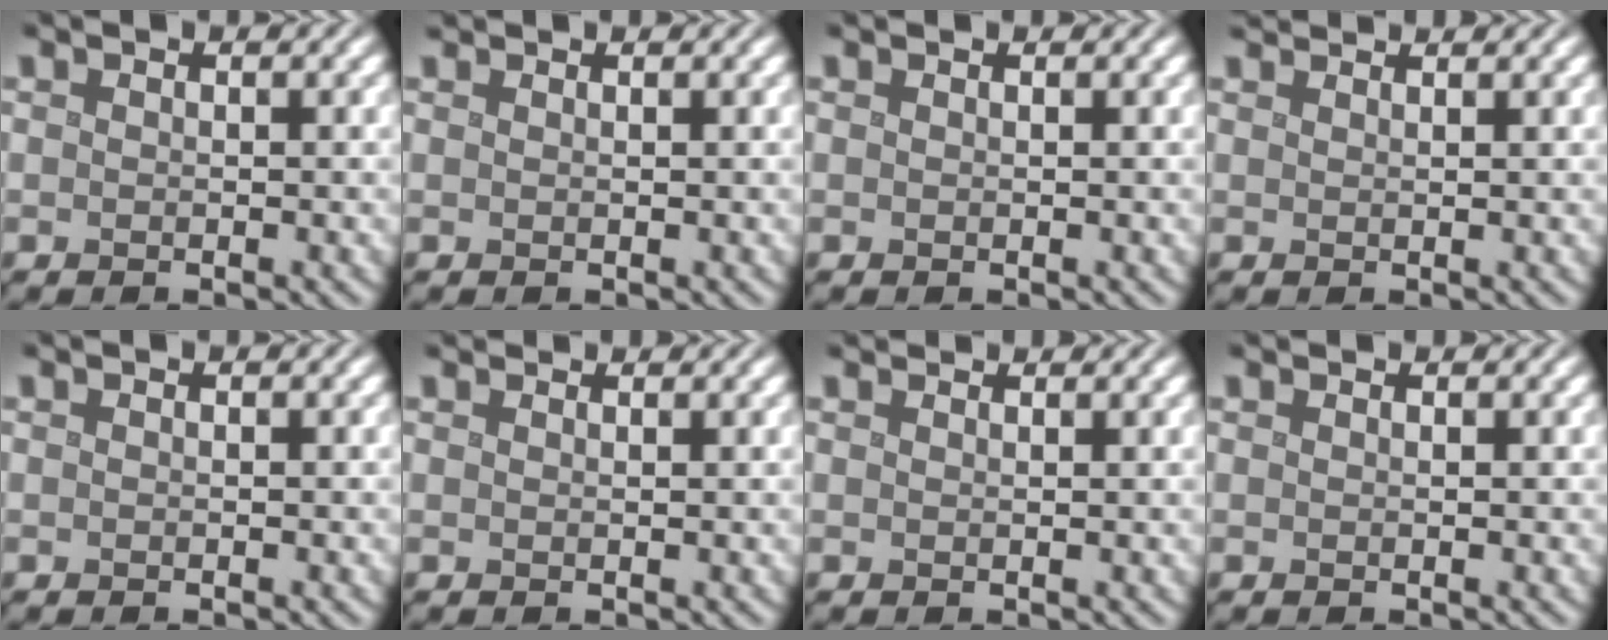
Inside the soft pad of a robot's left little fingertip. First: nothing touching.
{"total": 0.8, "force": [0.8, 0.0, 0.2], "torque": [-0.005, -0.002, 0.009]}
{"total": 0.6, "force": [0.6, 0.0, 0.1], "torque": [-0.005, -0.003, 0.005]}
{"total": 2.7, "force": [2.5, 0.4, 0.9], "torque": [-0.009, 0.002, 0.026]}
{"total": 0.0}
{"total": 2.0, "force": [1.9, 0.2, 0.5], "torque": [-0.018, 0.001, 0.020]}
{"total": 2.3, "force": [2.2, 0.3, 0.7], "torque": [-0.014, 0.000, 0.024]}
{"total": 0.9, "force": [0.9, 0.1, 0.2], "torque": [-0.008, -0.004, 0.009]}